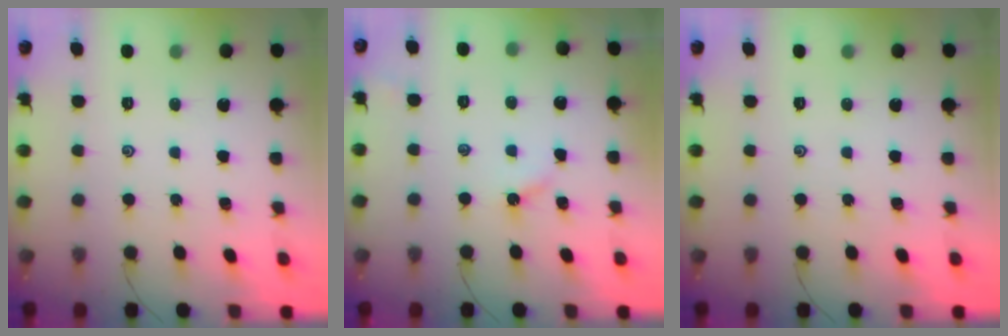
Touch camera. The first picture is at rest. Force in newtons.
{"total": 2.8, "press": 2.8, "slide": 0.2}
{"total": 0.0}